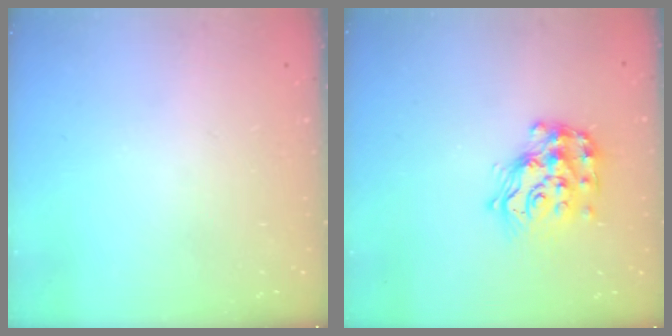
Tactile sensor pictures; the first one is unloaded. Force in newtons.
{"total": 15.5, "press": 15.4, "slide": 1.0}